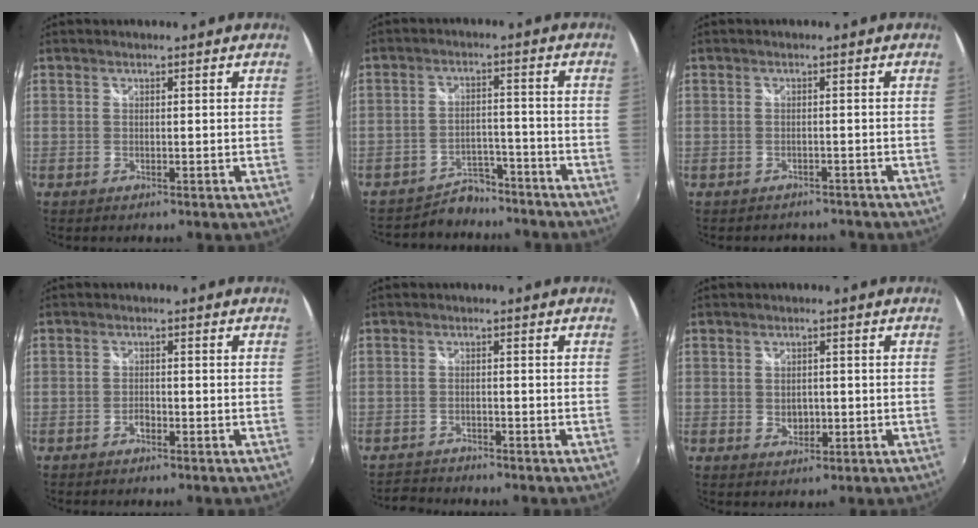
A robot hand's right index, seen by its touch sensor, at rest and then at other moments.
{"total": 9.0, "force": [-8.2, 3.7, 0.9], "torque": [-0.036, 0.021, -0.117]}
{"total": 4.5, "force": [-4.0, 1.7, 1.0], "torque": [-0.028, -0.012, -0.055]}
{"total": 1.4, "force": [-1.0, 0.7, 0.6], "torque": [-0.013, 0.001, -0.018]}
{"total": 3.2, "force": [-3.2, 0.3, -0.1], "torque": [-0.010, -0.006, -0.064]}
{"total": 3.4, "force": [-0.5, 2.7, 2.0], "torque": [-0.032, -0.004, -0.006]}